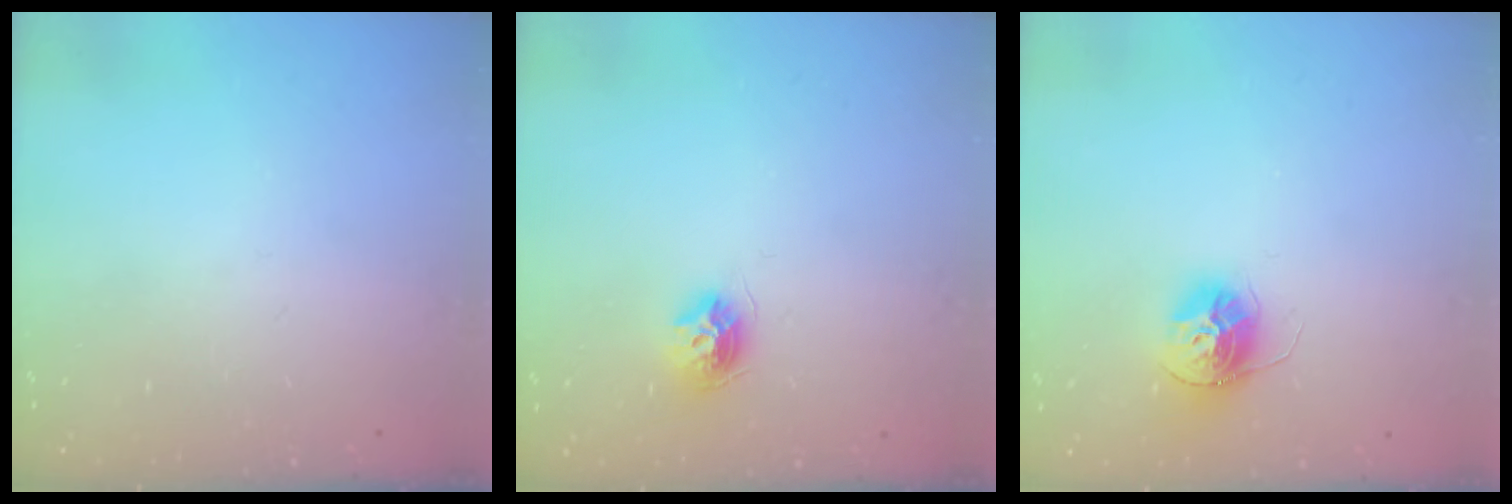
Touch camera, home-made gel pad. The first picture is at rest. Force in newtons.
{"total": 9.1, "press": 9.1, "slide": 0.3}
{"total": 12.3, "press": 12.2, "slide": 1.0}